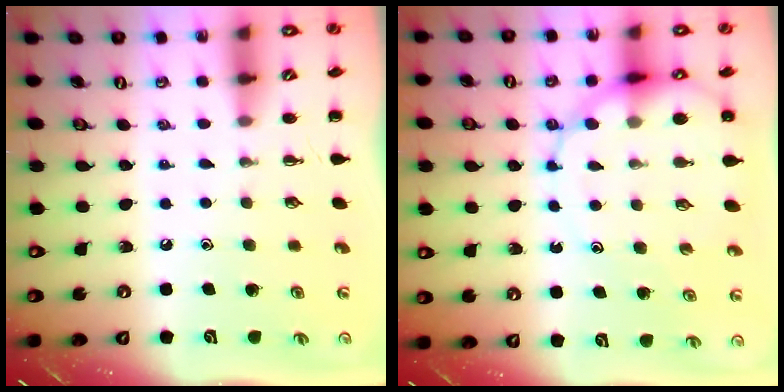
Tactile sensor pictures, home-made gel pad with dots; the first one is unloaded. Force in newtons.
{"total": 11.7, "press": 11.4, "slide": 2.8}